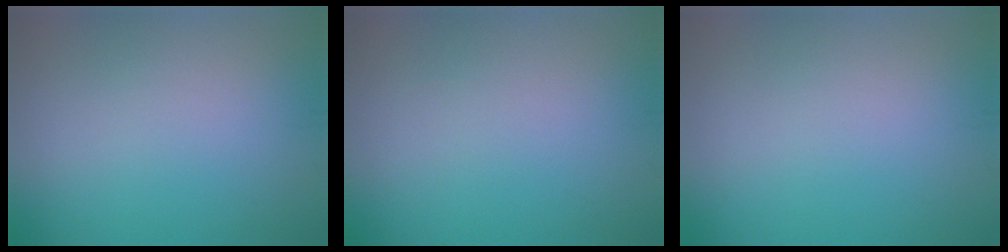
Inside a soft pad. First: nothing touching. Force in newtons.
{"total": 0.0}
{"total": 0.0}